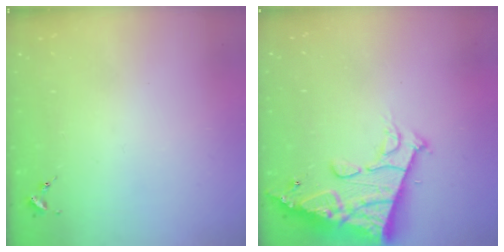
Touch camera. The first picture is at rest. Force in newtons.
{"total": 16.0, "press": 15.9, "slide": 1.8}